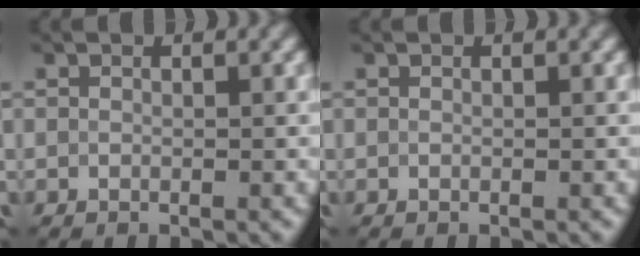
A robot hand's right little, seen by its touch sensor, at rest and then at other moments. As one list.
[{"total": 0.0}]